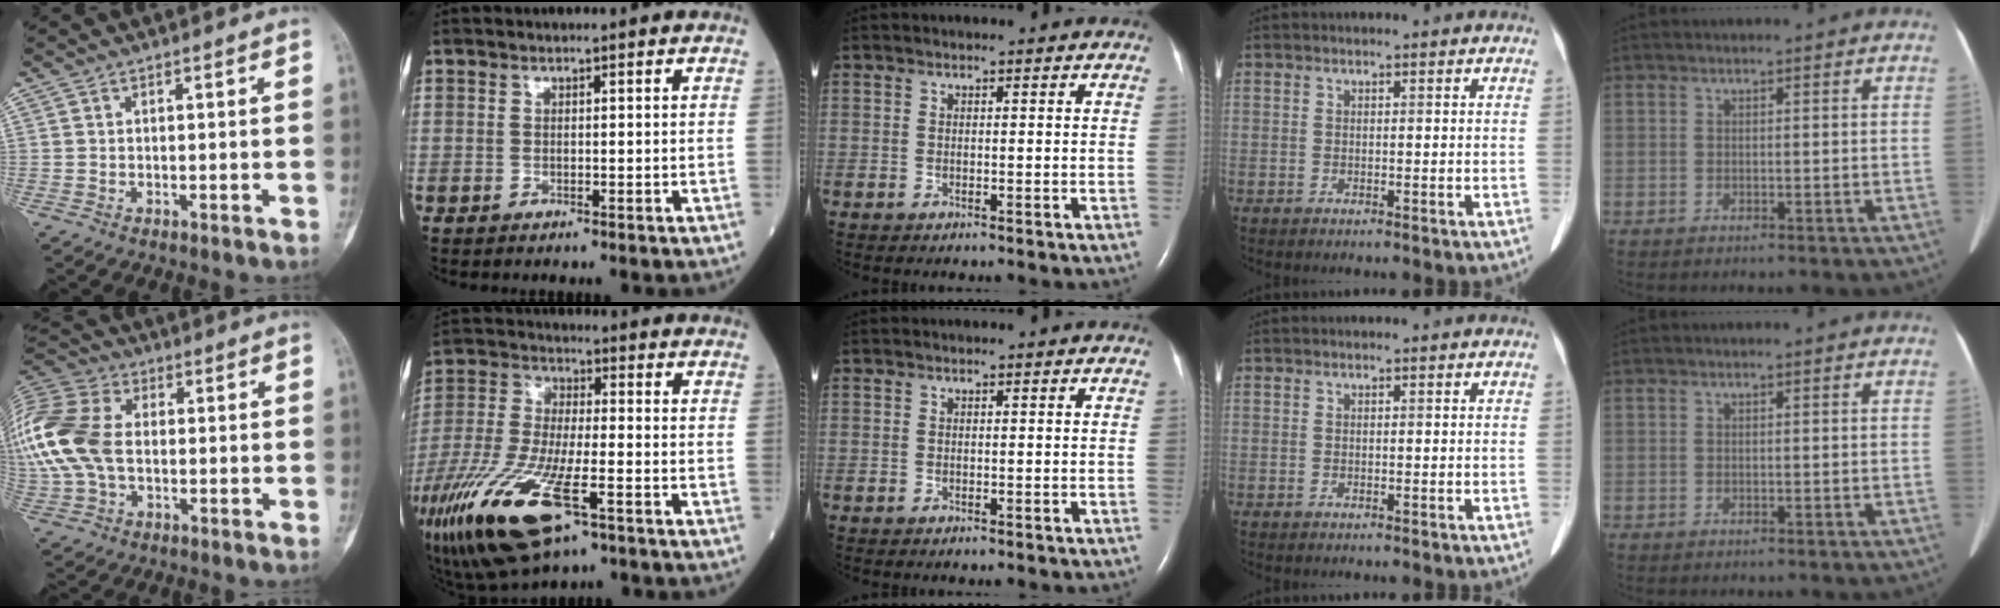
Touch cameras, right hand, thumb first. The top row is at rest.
{"thumb": {"total": 18.9, "force": [0.3, 12.6, 14.1], "torque": [-0.353, 0.016, 0.005]}, "index": {"total": 19.8, "force": [-10.0, 5.7, 16.2], "torque": [-0.375, -0.046, -0.180]}}